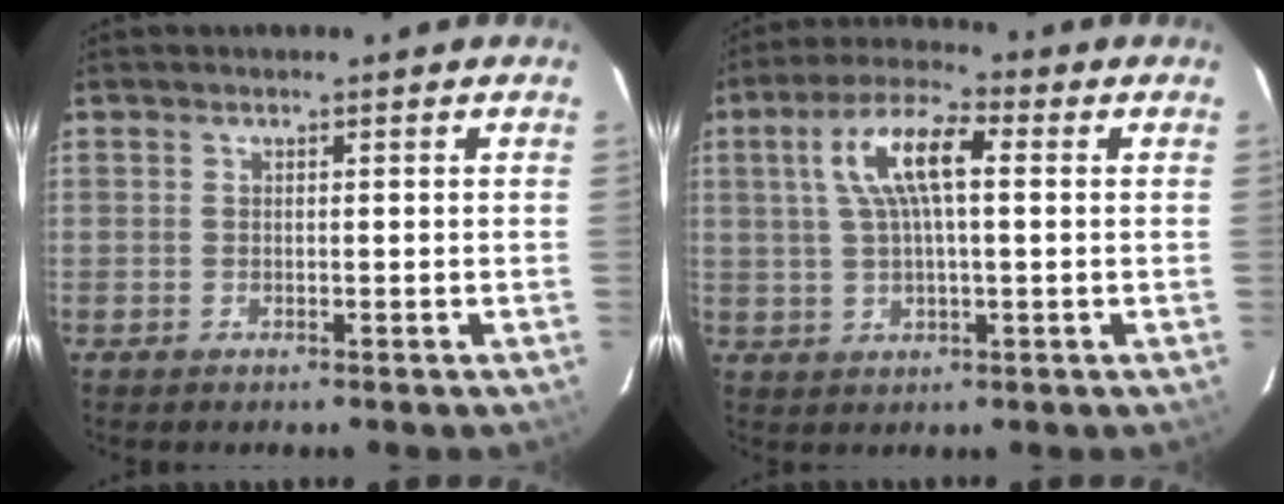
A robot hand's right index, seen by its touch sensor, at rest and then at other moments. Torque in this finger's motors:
{"motor_torque": [0.40, 0.00, 0.51, 0.15]}